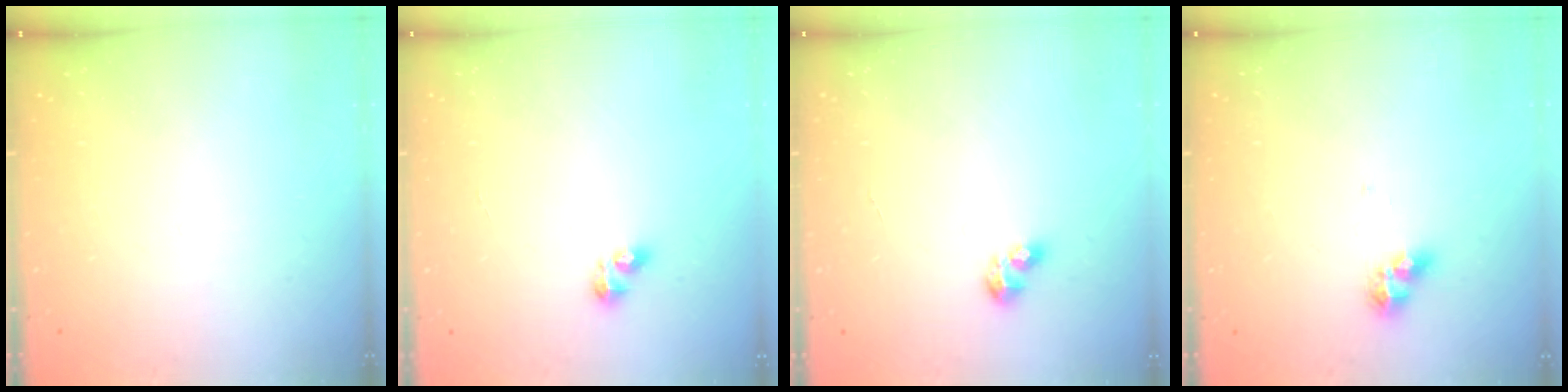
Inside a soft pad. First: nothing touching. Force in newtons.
{"total": 3.4, "press": 3.4, "slide": 0.5}
{"total": 3.5, "press": 3.5, "slide": 0.3}
{"total": 6.4, "press": 6.3, "slide": 0.5}